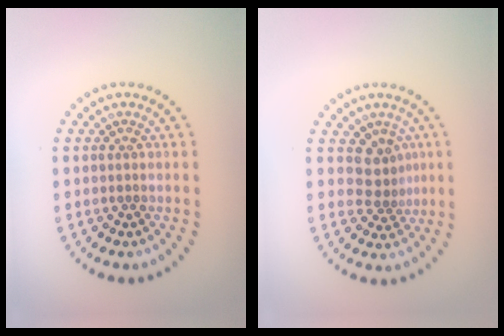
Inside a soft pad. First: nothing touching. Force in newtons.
{"total": 2.4, "press": 1.8, "slide": 1.6}